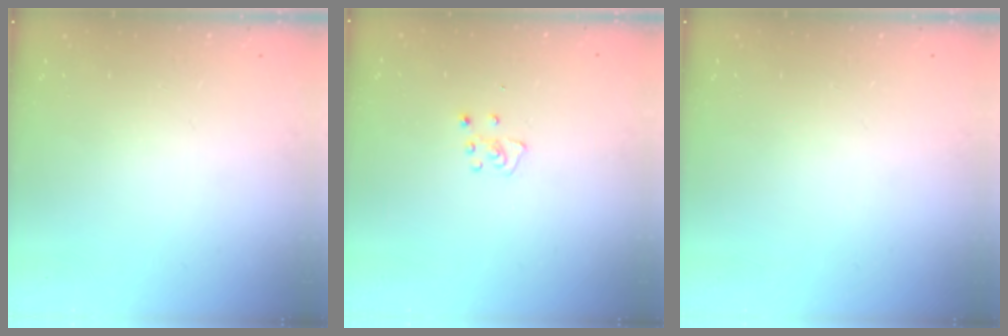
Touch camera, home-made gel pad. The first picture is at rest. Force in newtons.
{"total": 4.6, "press": 4.6, "slide": 0.5}
{"total": 0.0}